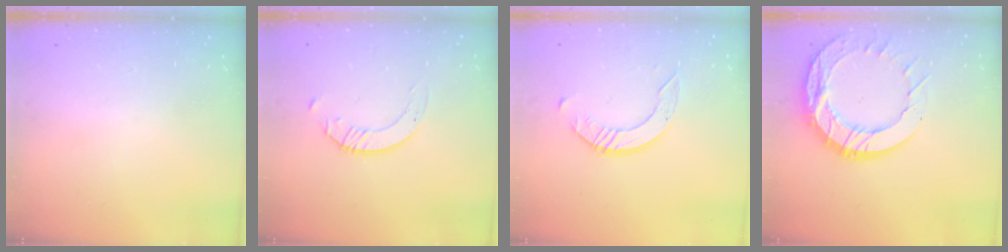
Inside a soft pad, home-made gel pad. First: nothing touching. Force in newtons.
{"total": 2.1, "press": 2.1, "slide": 0.2}
{"total": 5.3, "press": 5.3, "slide": 0.5}
{"total": 16.0, "press": 15.9, "slide": 1.3}